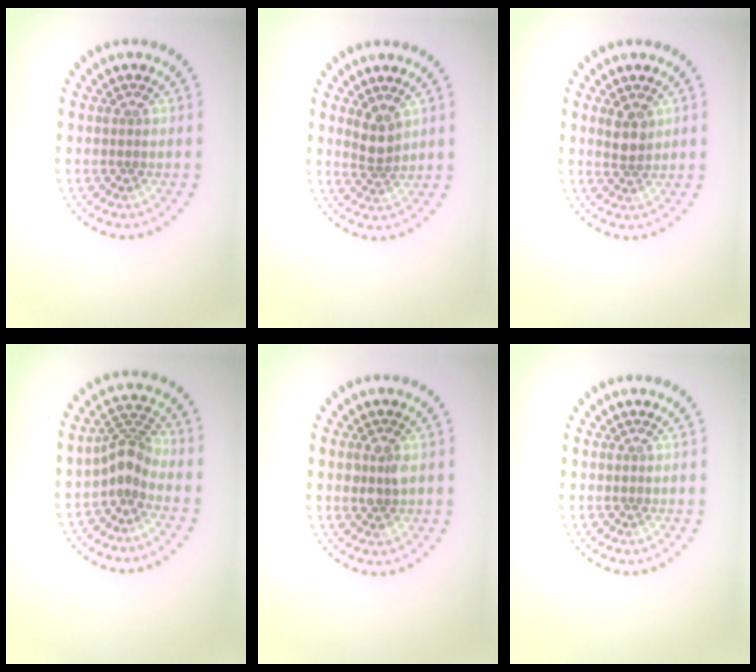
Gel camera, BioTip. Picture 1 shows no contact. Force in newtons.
{"total": 2.1, "press": 1.8, "slide": 1.0}
{"total": 2.0, "press": 1.8, "slide": 0.9}
{"total": 2.7, "press": 1.9, "slide": 1.9}
{"total": 1.7, "press": 1.7, "slide": 0.2}
{"total": 0.0}